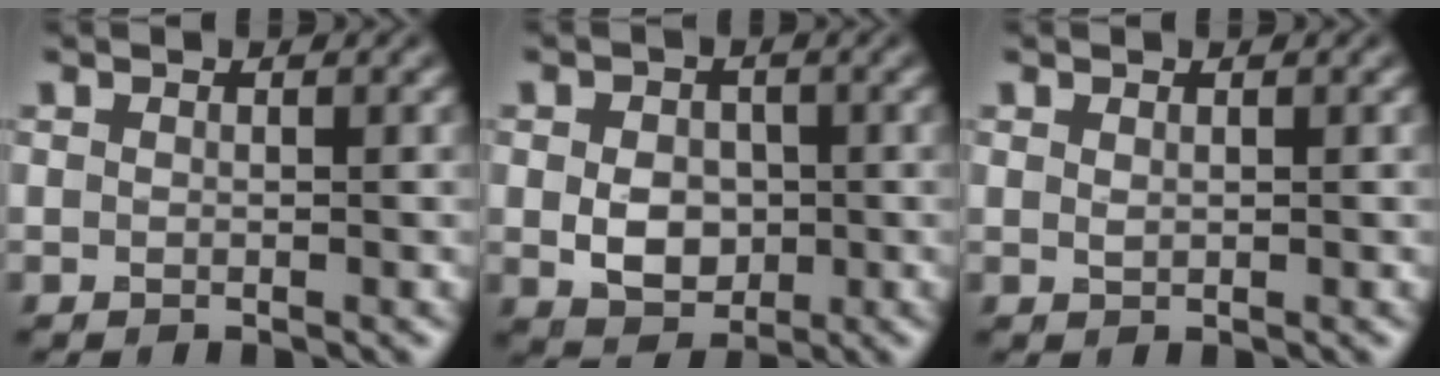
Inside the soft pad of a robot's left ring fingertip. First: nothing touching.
{"total": 3.9, "force": [-0.3, 3.0, 2.5], "torque": [-0.044, -0.005, -0.006]}
{"total": 0.5, "force": [0.3, 0.2, 0.3], "torque": [-0.009, -0.001, 0.008]}